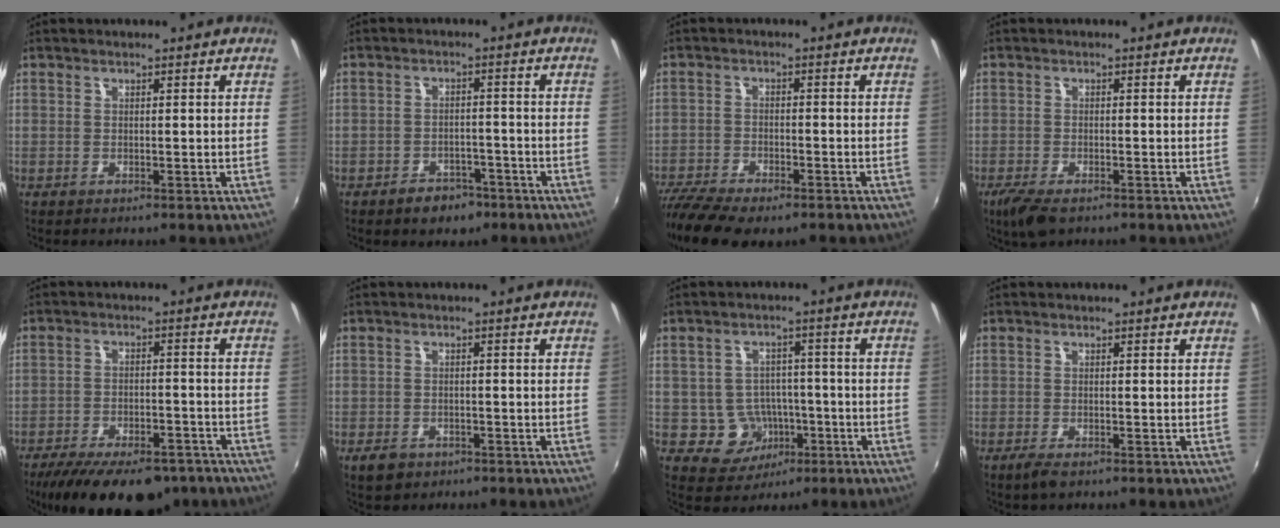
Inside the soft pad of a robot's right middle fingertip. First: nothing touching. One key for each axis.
{"total": 5.7, "fx": -4.0, "fy": 3.6, "fz": 1.9, "tx": -0.048, "ty": 0.009, "tz": -0.049}
{"total": 11.3, "fx": -8.7, "fy": 3.7, "fz": 6.2, "tx": -0.155, "ty": -0.048, "tz": -0.156}
{"total": 5.3, "fx": -3.6, "fy": 1.8, "fz": 3.3, "tx": -0.083, "ty": -0.021, "tz": -0.068}
{"total": 19.6, "fx": -14.7, "fy": 7.7, "fz": 10.5, "tx": -0.203, "ty": -0.034, "tz": -0.206}
{"total": 3.8, "fx": -2.4, "fy": 2.6, "fz": 1.6, "tx": -0.040, "ty": -0.005, "tz": -0.036}
{"total": 7.2, "fx": -2.5, "fy": 6.5, "fz": 1.9, "tx": -0.050, "ty": 0.015, "tz": -0.019}
{"total": 2.4, "fx": -1.6, "fy": 0.7, "fz": 1.6, "tx": -0.036, "ty": -0.008, "tz": -0.032}